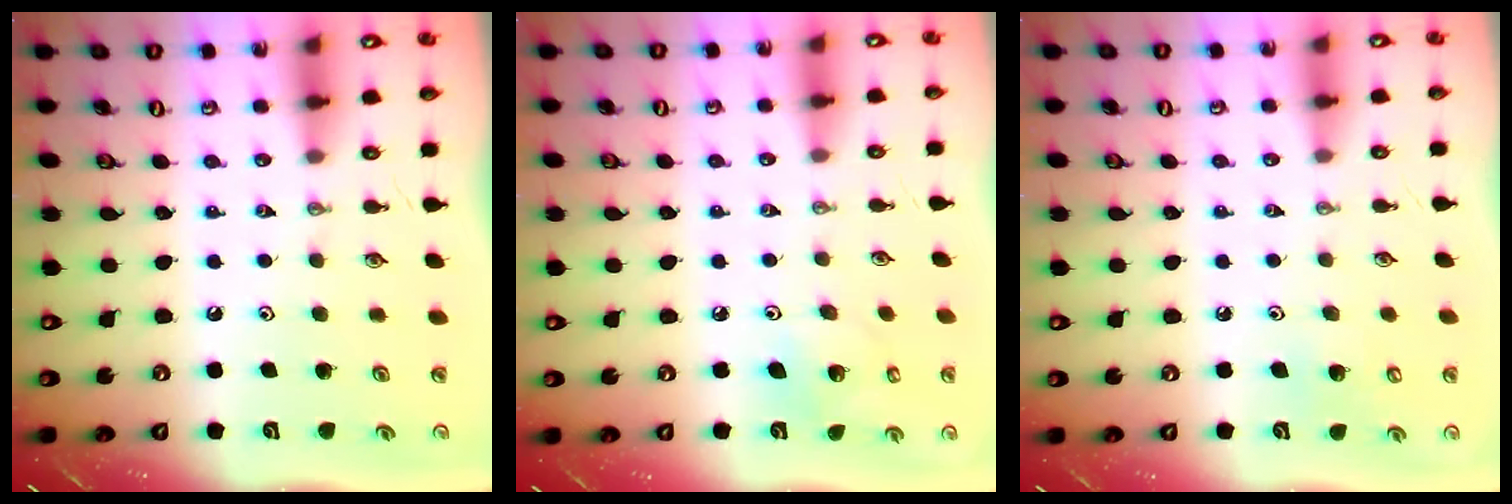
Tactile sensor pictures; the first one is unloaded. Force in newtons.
{"total": 5.5, "press": 5.5, "slide": 0.3}
{"total": 6.0, "press": 6.0, "slide": 0.9}